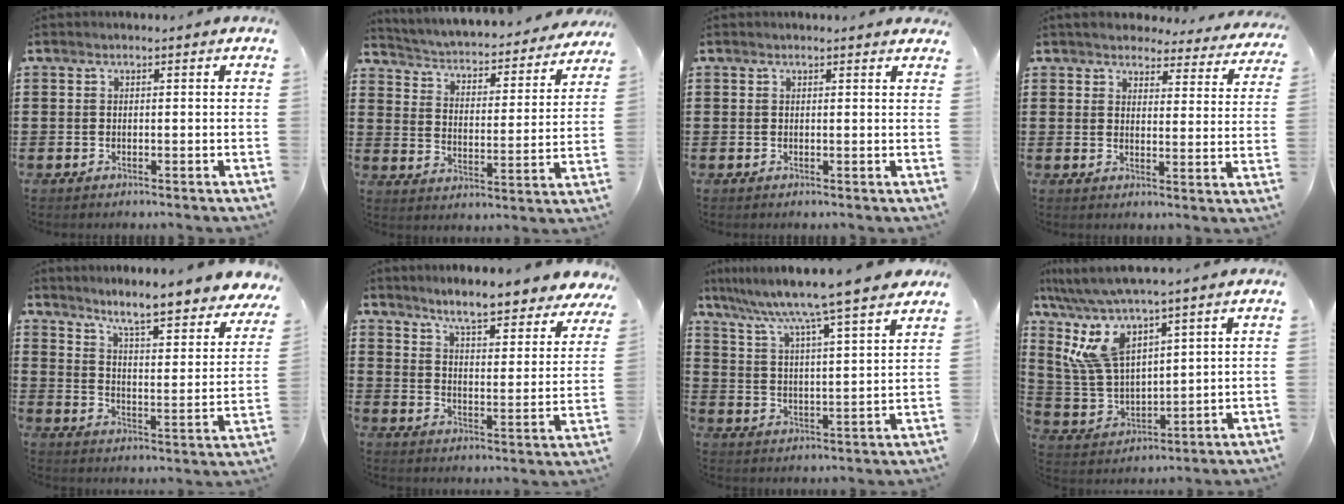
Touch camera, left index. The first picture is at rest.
{"total": 2.7, "force": [2.7, 0.0, 0.6], "torque": [-0.030, -0.033, 0.034]}
{"total": 0.8, "force": [0.7, 0.0, 0.4], "torque": [-0.009, -0.001, 0.014]}
{"total": 3.9, "force": [3.8, 0.8, 0.2], "torque": [-0.020, -0.022, 0.065]}
{"total": 6.7, "force": [5.9, -0.6, 3.1], "torque": [-0.077, -0.056, 0.091]}
{"total": 6.9, "force": [6.3, -0.3, 2.7], "torque": [-0.072, -0.048, 0.104]}
{"total": 7.6, "force": [6.8, -1.5, 3.0], "torque": [-0.089, -0.054, 0.106]}
{"total": 9.7, "force": [5.7, 3.1, 7.2], "torque": [-0.185, -0.031, 0.097]}